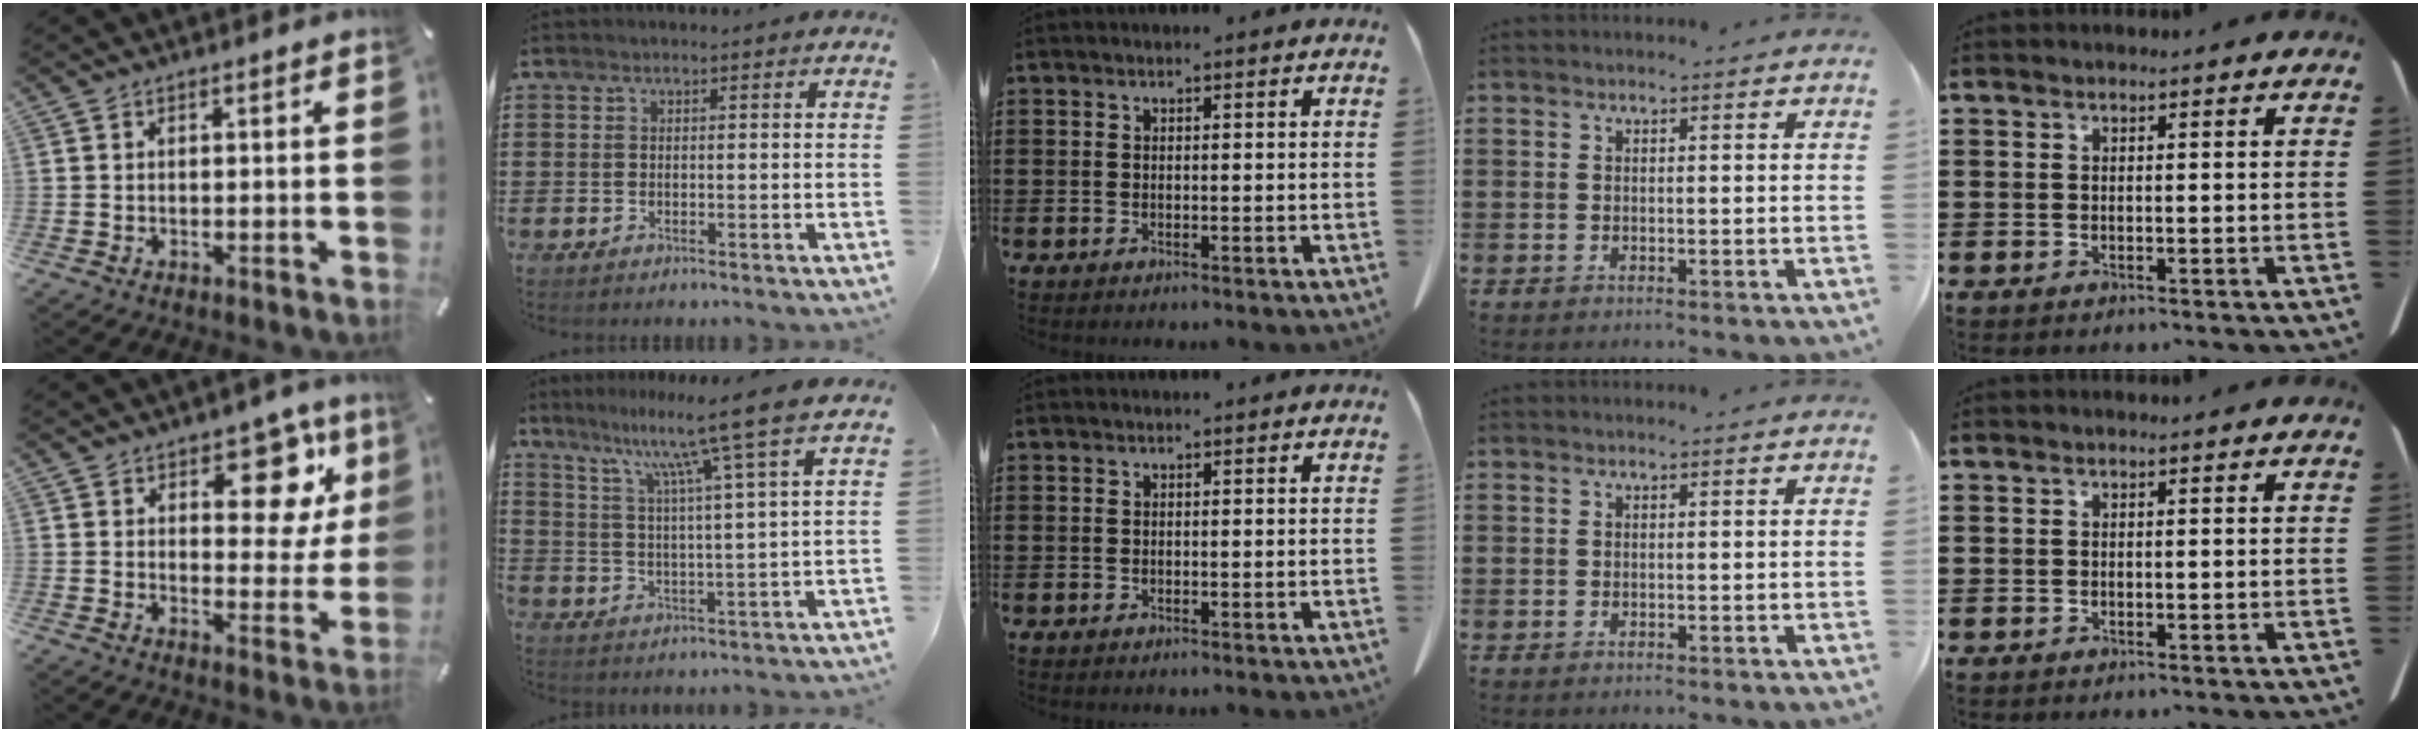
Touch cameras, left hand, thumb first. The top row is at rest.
{"thumb": {"total": 12.9, "force": [6.7, 7.1, 8.5], "torque": [-0.087, -0.045, 0.108]}, "index": {"total": 9.9, "force": [7.4, -1.6, 6.3], "torque": [-0.139, -0.037, 0.115]}}